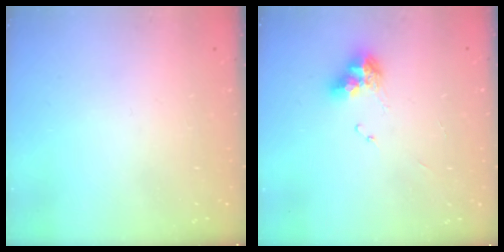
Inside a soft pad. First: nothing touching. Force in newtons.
{"total": 8.7, "press": 8.6, "slide": 1.0}